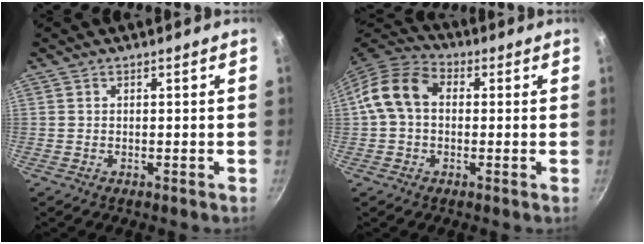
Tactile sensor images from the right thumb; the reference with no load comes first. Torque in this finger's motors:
{"motor_torque": [0.59, 2.50, 0.56, -0.61, 0.33]}